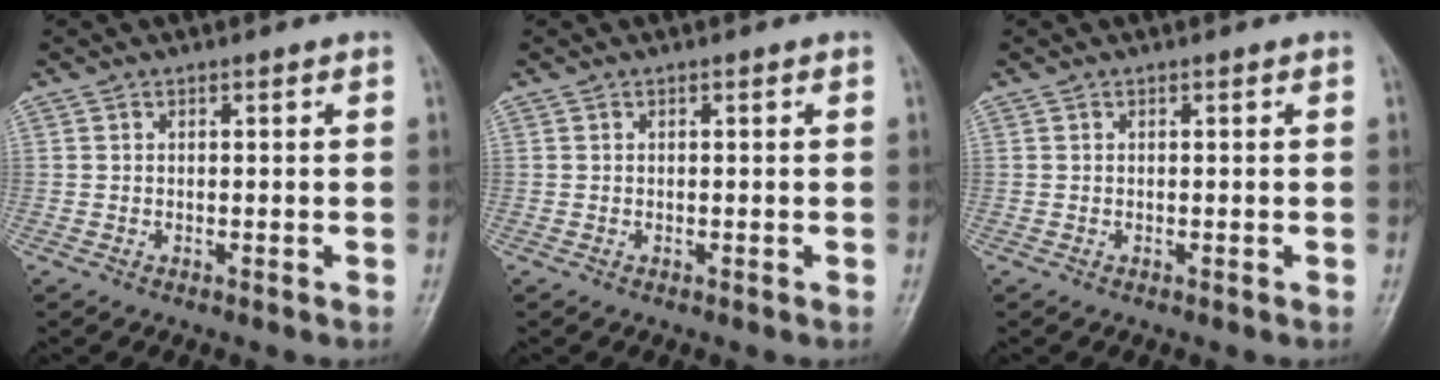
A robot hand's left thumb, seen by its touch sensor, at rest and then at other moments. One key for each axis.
{"total": 0.0}
{"total": 0.0}